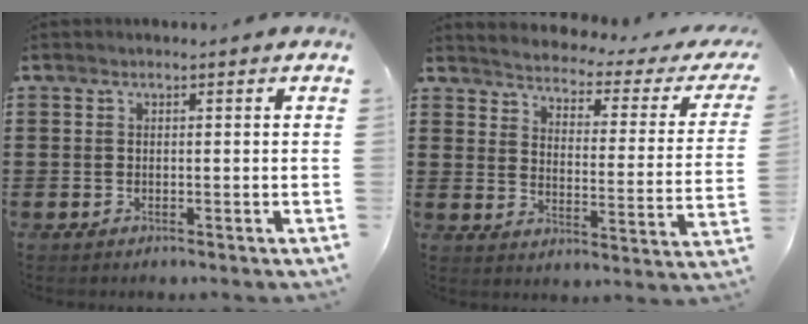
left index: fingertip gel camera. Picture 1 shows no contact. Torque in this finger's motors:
{"motor_torque": [2.14, 0.00, 0.13, 0.00]}